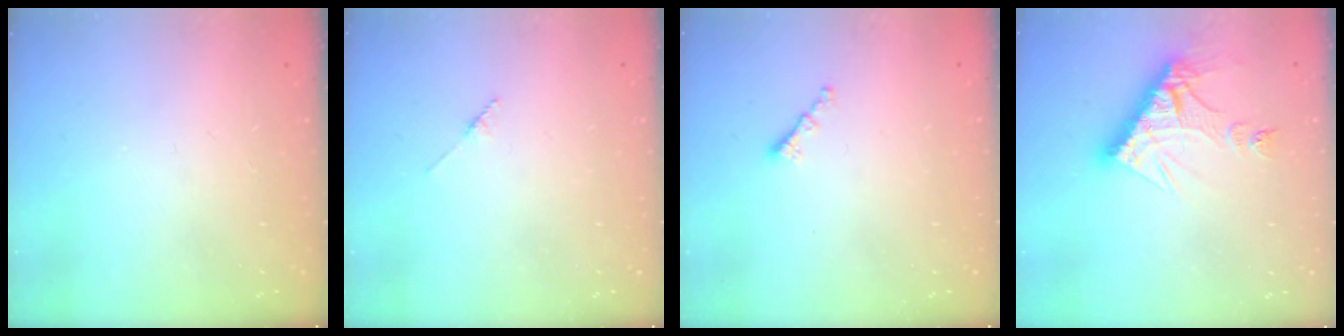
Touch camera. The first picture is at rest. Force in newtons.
{"total": 1.7, "press": 1.6, "slide": 0.2}
{"total": 1.2, "press": 1.1, "slide": 0.5}
{"total": 12.1, "press": 12.1, "slide": 1.2}